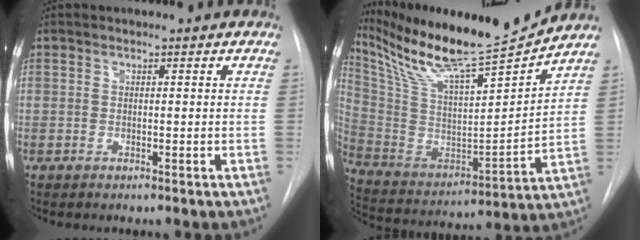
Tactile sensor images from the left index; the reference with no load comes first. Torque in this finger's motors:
{"motor_torque": [0.36, -0.90, 0.25, 0.11]}